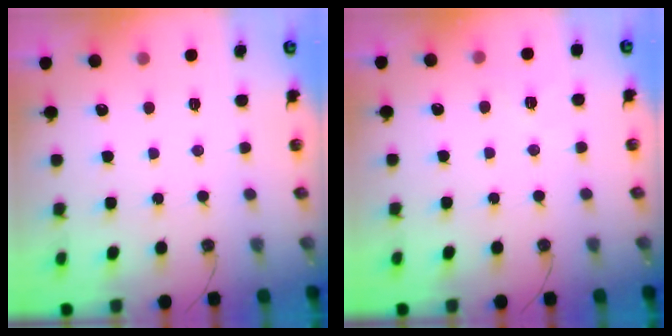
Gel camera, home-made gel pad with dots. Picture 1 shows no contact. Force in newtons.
{"total": 5.7, "press": 5.7, "slide": 0.4}